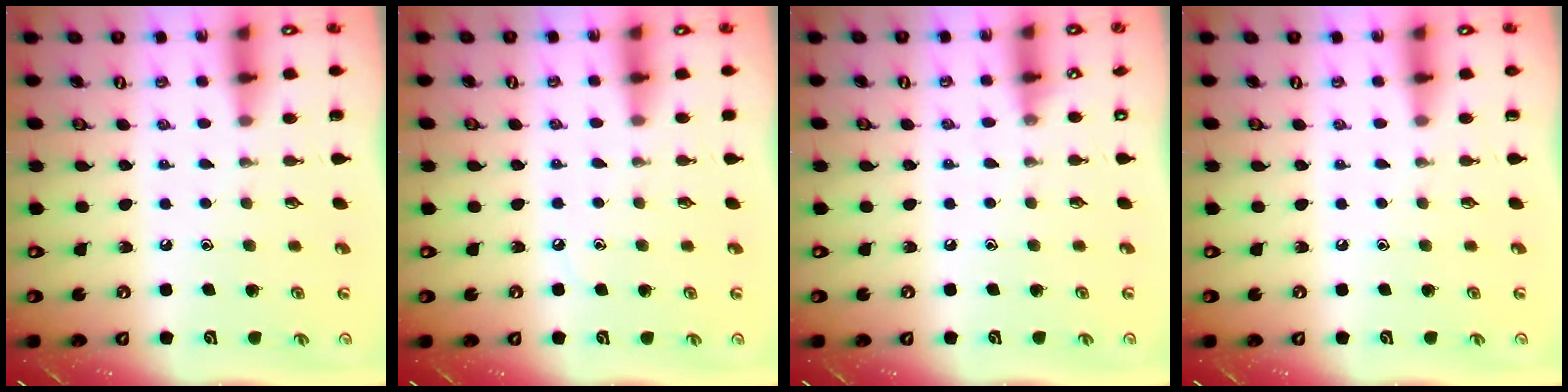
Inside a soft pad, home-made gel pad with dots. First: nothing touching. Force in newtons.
{"total": 2.7, "press": 2.7, "slide": 0.4}
{"total": 3.0, "press": 2.9, "slide": 0.4}
{"total": 0.0}